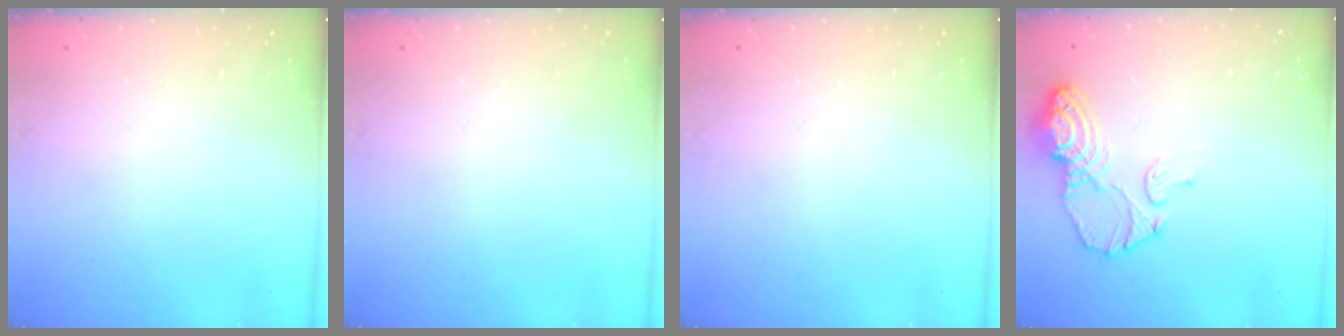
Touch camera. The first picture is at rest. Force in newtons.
{"total": 0.0}
{"total": 0.0}
{"total": 10.5, "press": 10.4, "slide": 0.9}